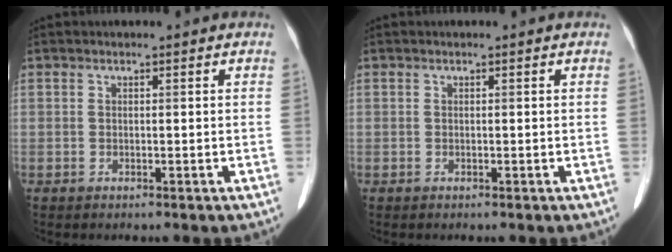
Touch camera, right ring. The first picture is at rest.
{"total": 0.0}